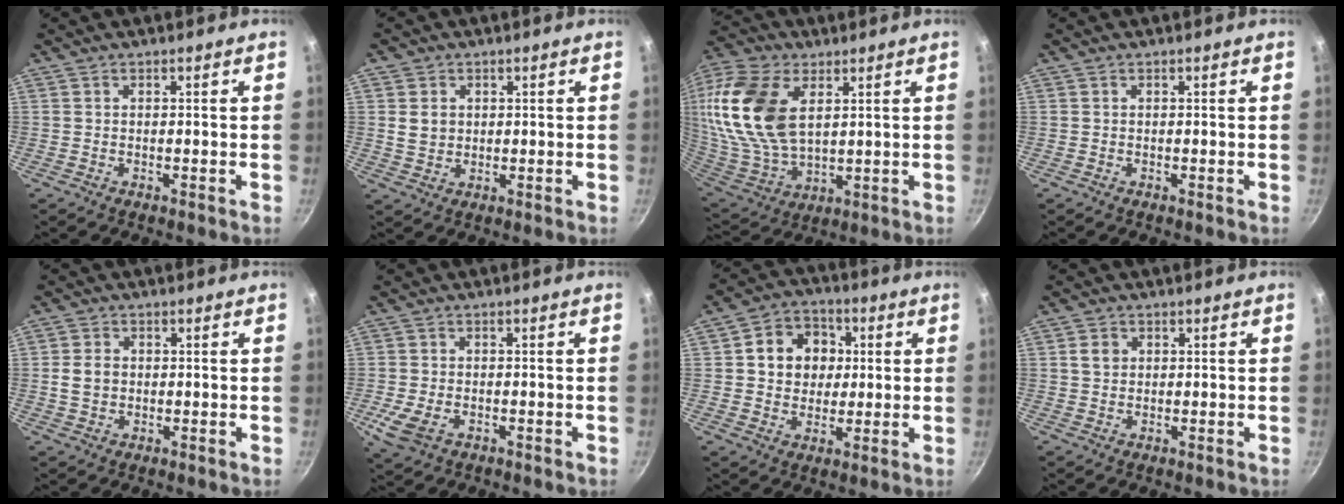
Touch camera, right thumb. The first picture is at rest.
{"total": 4.2, "force": [0.7, 3.6, 2.0], "torque": [-0.024, 0.000, 0.015]}
{"total": 22.1, "force": [6.3, 13.2, 16.6], "torque": [-0.342, -0.023, 0.124]}
{"total": 0.0}
{"total": 4.0, "force": [0.1, 3.2, 2.3], "torque": [-0.032, 0.005, 0.000]}
{"total": 5.8, "force": [-1.9, 3.7, 4.0], "torque": [-0.084, -0.004, -0.032]}
{"total": 10.9, "force": [2.0, 9.3, 5.2], "torque": [-0.047, 0.007, 0.024]}
{"total": 2.6, "force": [0.7, 2.2, 1.2], "torque": [-0.012, 0.004, 0.011]}